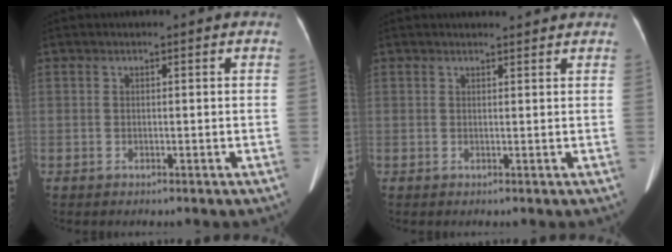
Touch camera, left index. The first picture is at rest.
{"total": 3.3, "force": [3.2, 0.3, 0.7], "torque": [-0.012, 0.013, 0.038]}